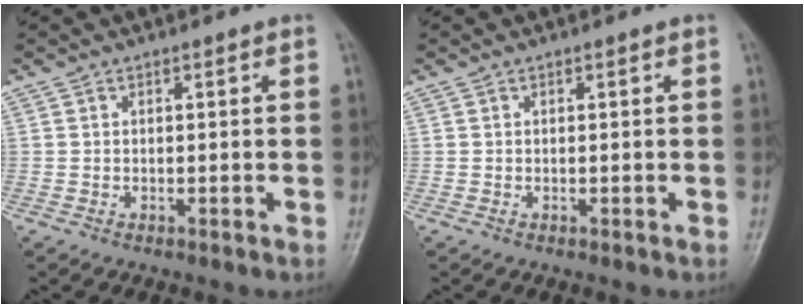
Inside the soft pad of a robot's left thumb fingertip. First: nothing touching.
{"total": 0.0}